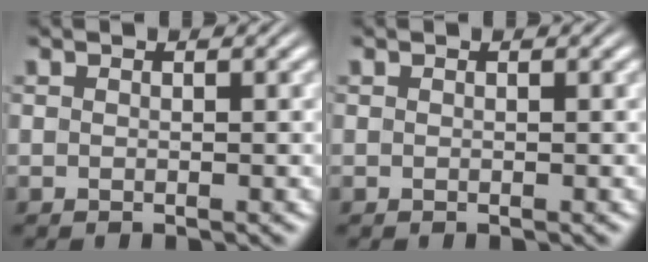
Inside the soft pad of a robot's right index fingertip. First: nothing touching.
{"total": 0.0}